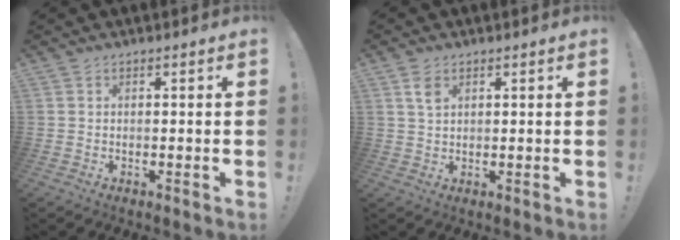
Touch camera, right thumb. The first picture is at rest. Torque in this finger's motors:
{"motor_torque": [0.01, 0.10, 0.08, 0.26, -0.05]}